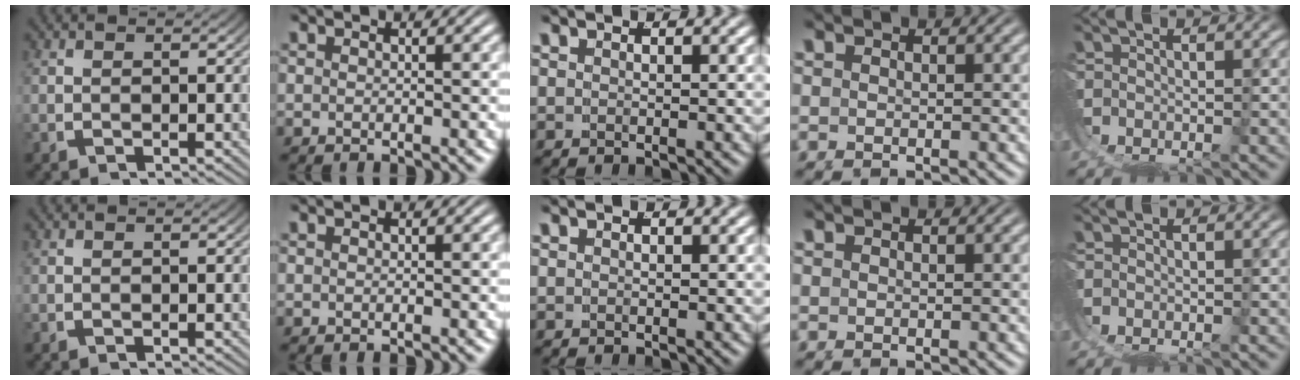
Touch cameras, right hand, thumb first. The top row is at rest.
{}